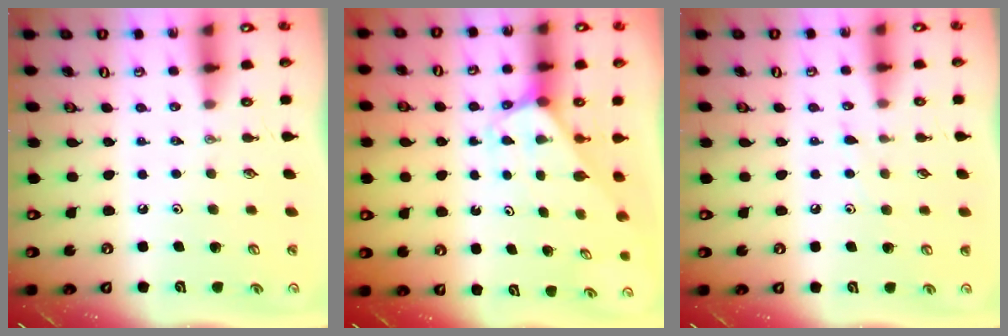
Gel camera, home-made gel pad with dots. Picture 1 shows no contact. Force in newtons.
{"total": 2.3, "press": 2.3, "slide": 0.2}
{"total": 4.3, "press": 4.2, "slide": 0.5}